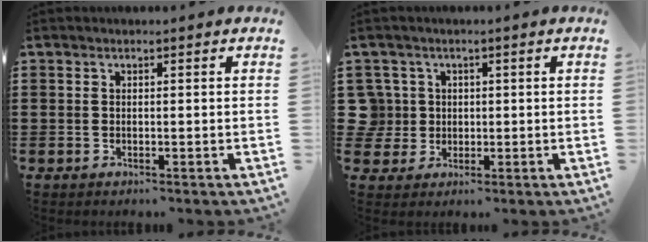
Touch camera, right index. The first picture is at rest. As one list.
[{"total": 4.7, "force": [0.4, 4.6, 0.8], "torque": [-0.051, 0.011, 0.001]}]